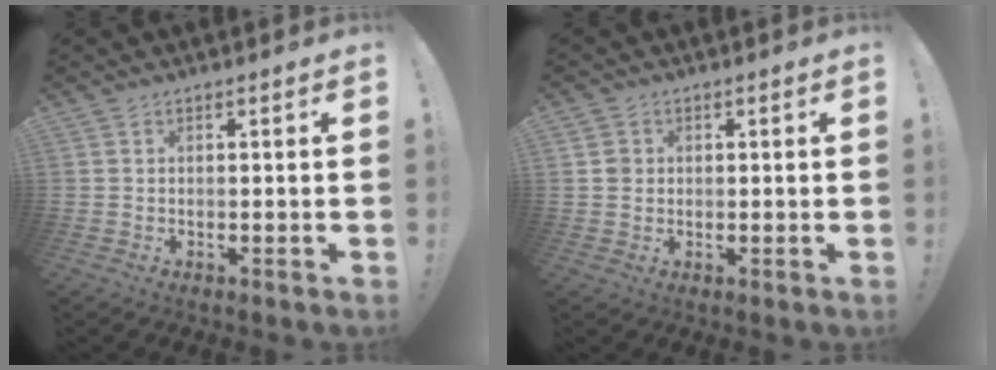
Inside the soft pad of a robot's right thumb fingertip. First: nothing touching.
{"total": 2.8, "force": [0.4, 2.6, 0.8], "torque": [-0.004, 0.002, 0.006]}